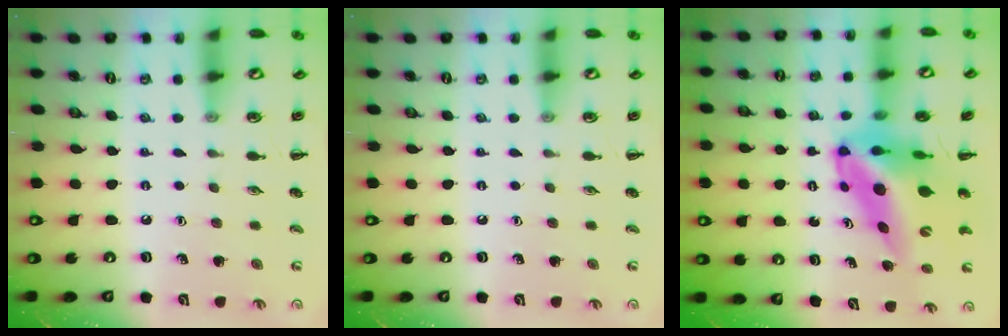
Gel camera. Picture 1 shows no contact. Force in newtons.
{"total": 0.0}
{"total": 11.1, "press": 10.6, "slide": 3.4}